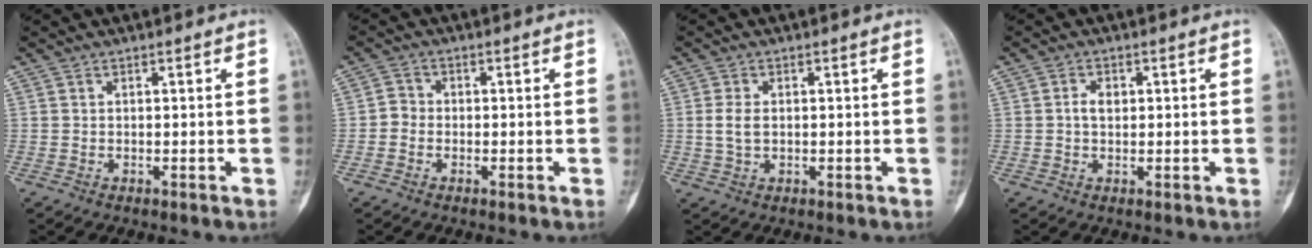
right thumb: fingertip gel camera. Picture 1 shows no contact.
{"total": 2.3, "force": [-0.7, 2.0, 0.8], "torque": [-0.001, 0.009, -0.024]}
{"total": 3.3, "force": [0.2, 2.0, 2.6], "torque": [-0.055, 0.002, 0.004]}
{"total": 2.5, "force": [0.3, 1.7, 1.8], "torque": [-0.029, 0.006, 0.003]}